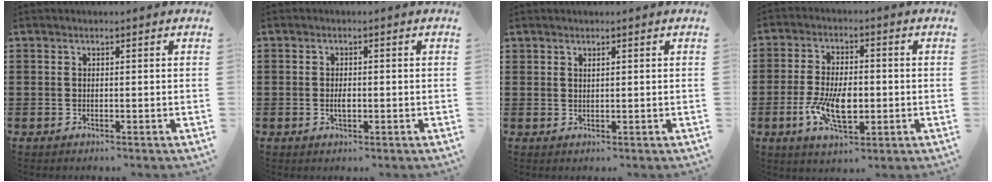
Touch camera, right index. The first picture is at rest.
{"total": 1.8, "force": [-0.3, 0.8, 1.6], "torque": [-0.030, 0.000, -0.005]}
{"total": 0.6, "force": [0.5, 0.2, 0.3], "torque": [-0.008, 0.000, 0.010]}
{"total": 8.7, "force": [-1.8, 4.1, 7.4], "torque": [-0.152, -0.006, -0.036]}